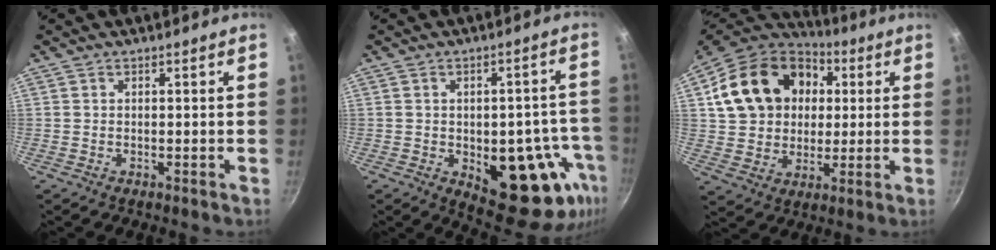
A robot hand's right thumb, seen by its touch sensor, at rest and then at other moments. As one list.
[{"total": 17.3, "force": [-5.1, 8.8, 14.0], "torque": [-0.111, 0.004, -0.057]}, {"total": 21.7, "force": [5.2, 17.0, 12.4], "torque": [-0.202, 0.023, 0.092]}]